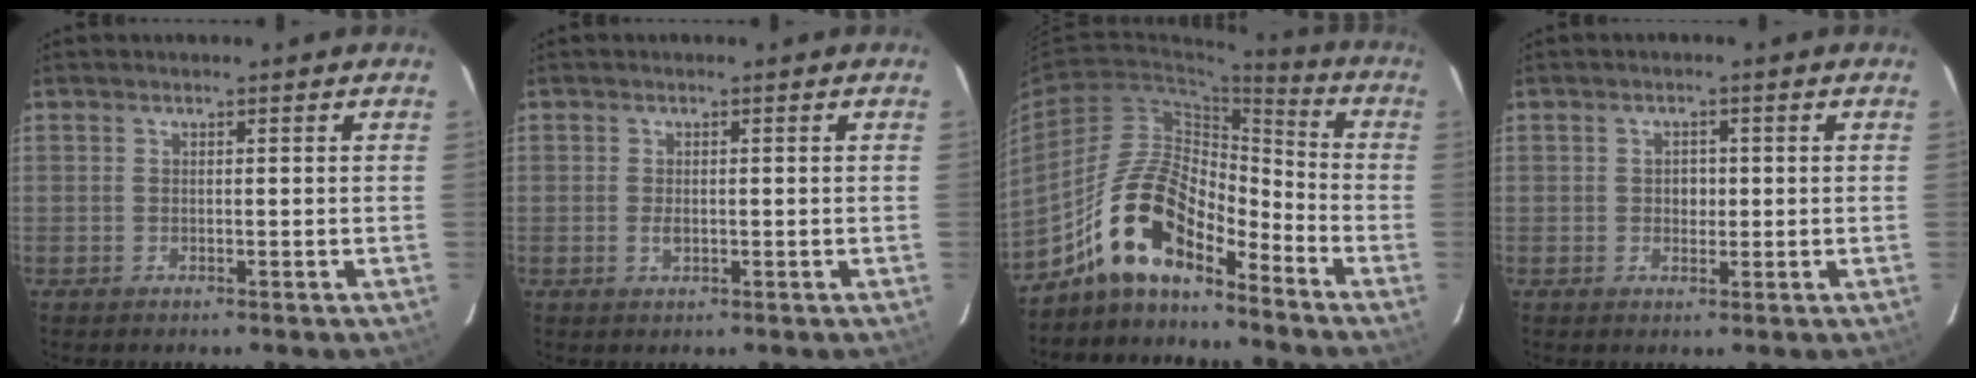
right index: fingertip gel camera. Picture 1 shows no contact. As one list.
[{"total": 1.5, "force": [-0.3, 0.9, 1.1], "torque": [-0.020, 0.000, -0.005]}, {"total": 13.4, "force": [-10.0, 4.8, 7.6], "torque": [-0.146, 0.021, -0.194]}, {"total": 2.1, "force": [0.0, 1.9, 1.0], "torque": [-0.014, 0.006, -0.001]}]